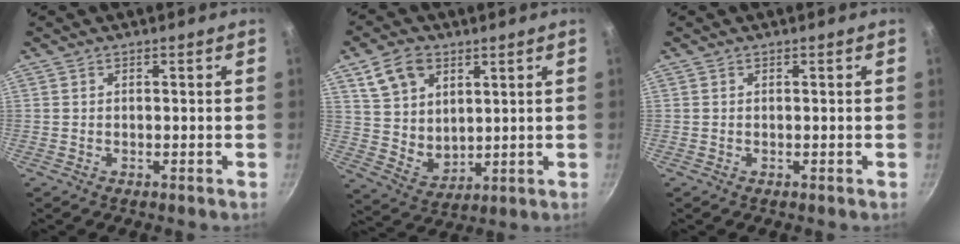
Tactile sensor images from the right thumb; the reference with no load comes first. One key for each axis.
{"total": 11.2, "fx": 5.1, "fy": 7.9, "fz": 6.2, "tx": -0.091, "ty": -0.020, "tz": 0.109}
{"total": 0.0}